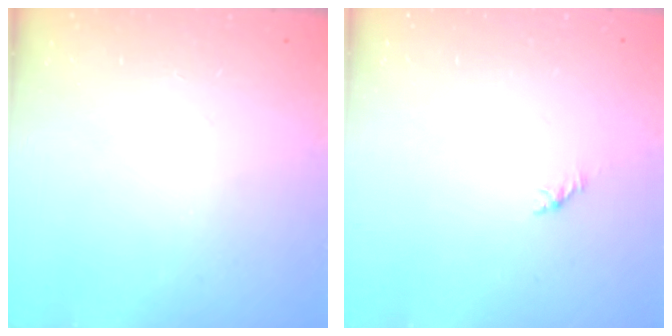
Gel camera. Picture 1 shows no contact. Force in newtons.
{"total": 0.0}